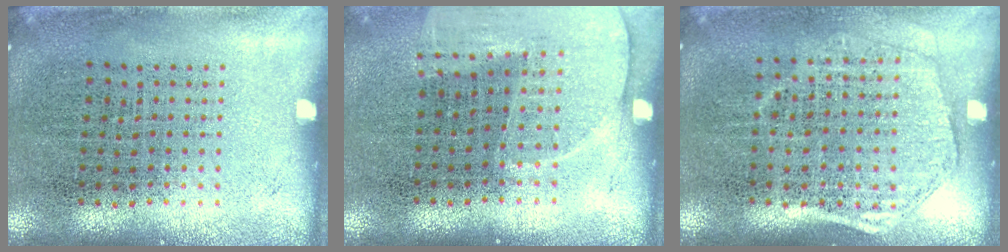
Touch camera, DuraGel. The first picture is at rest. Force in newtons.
{"total": 1.3, "press": 1.3, "slide": 0.3}
{"total": 1.5, "press": 1.4, "slide": 0.6}